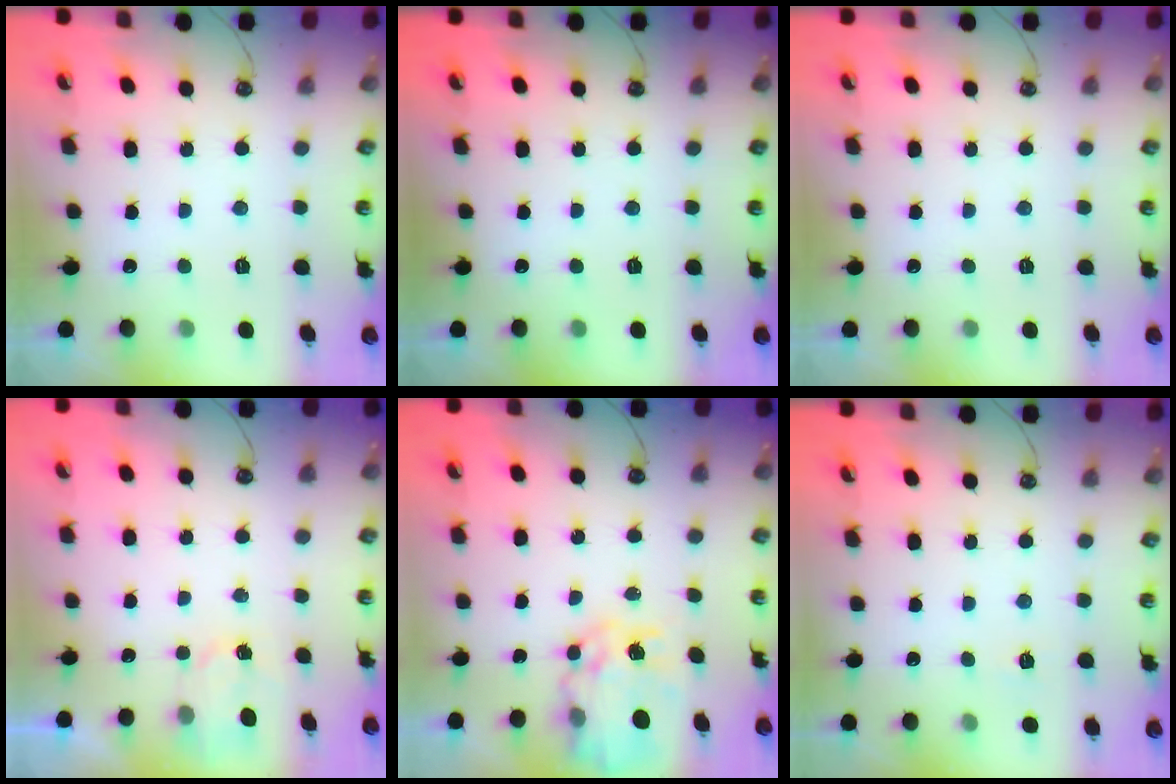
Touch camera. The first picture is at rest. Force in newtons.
{"total": 0.0}
{"total": 0.0}
{"total": 2.4, "press": 2.4, "slide": 0.3}
{"total": 10.3, "press": 10.3, "slide": 1.0}
{"total": 3.7, "press": 3.7, "slide": 0.4}